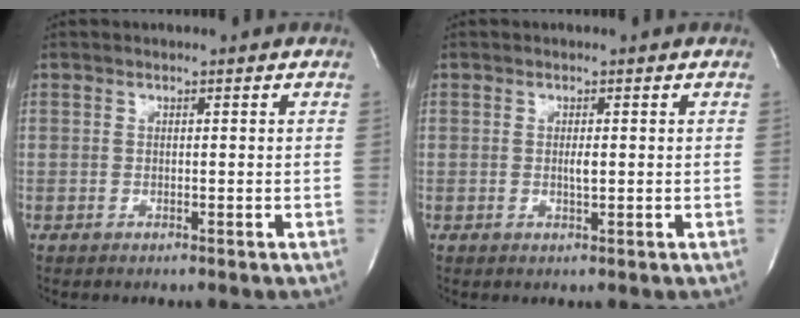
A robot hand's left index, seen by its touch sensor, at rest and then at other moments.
{"total": 1.2, "force": [0.1, 0.2, 1.1], "torque": [-0.023, -0.002, 0.003]}